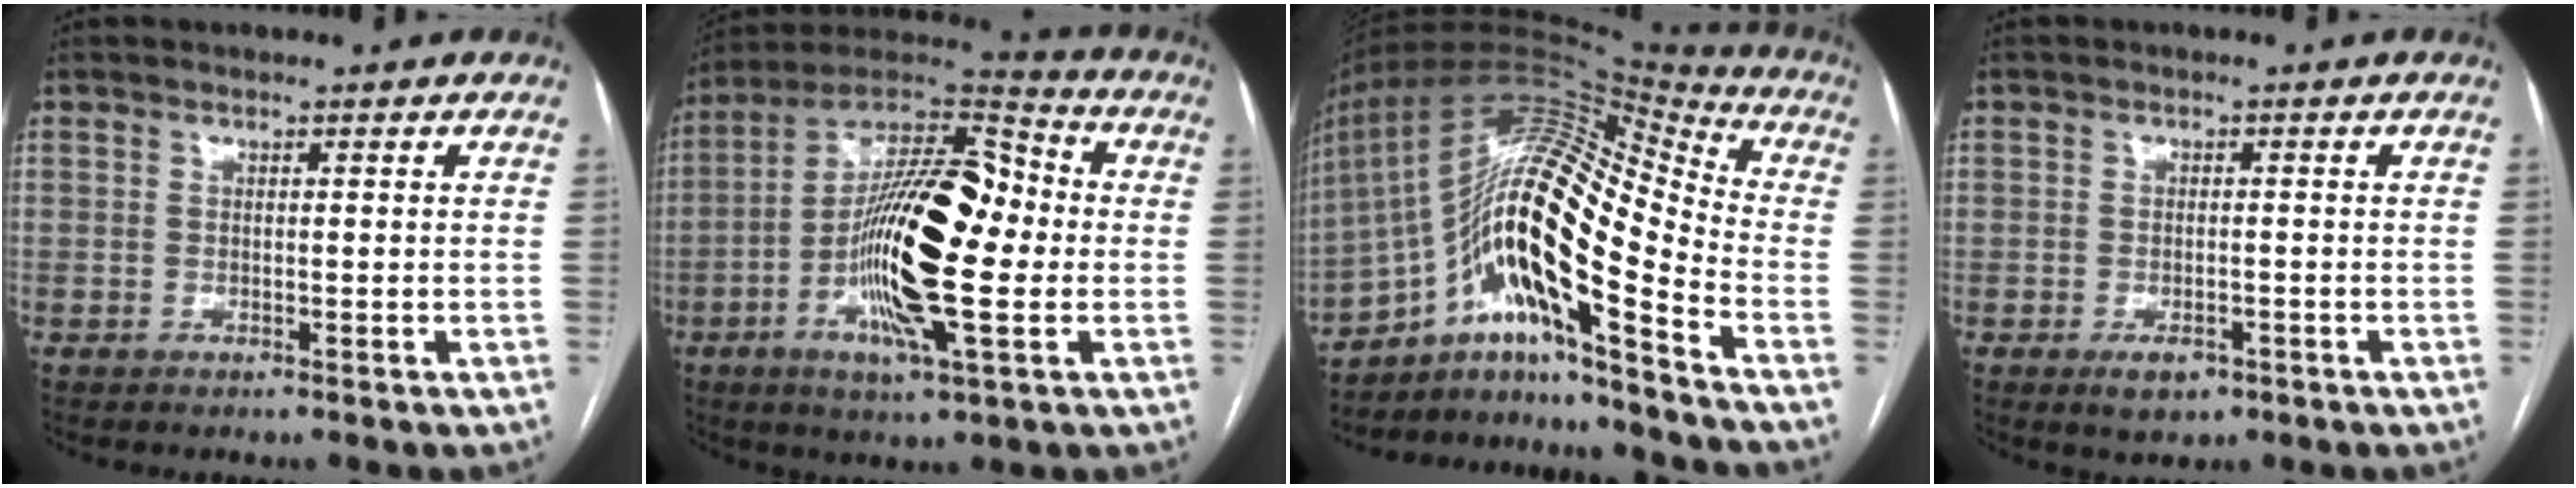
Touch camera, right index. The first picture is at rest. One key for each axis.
{"total": 20.7, "fx": -2.0, "fy": 5.2, "fz": 20.0, "tx": -0.363, "ty": 0.019, "tz": -0.039}
{"total": 20.9, "fx": -9.8, "fy": 3.5, "fz": 18.1, "tx": -0.336, "ty": 0.023, "tz": -0.168}
{"total": 3.4, "fx": -1.9, "fy": 2.1, "fz": 1.9, "tx": -0.028, "ty": -0.001, "tz": -0.020}